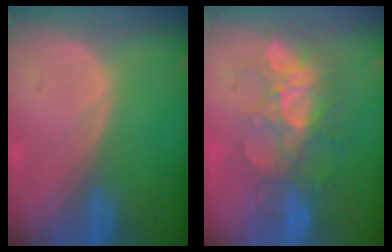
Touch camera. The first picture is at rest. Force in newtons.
{"total": 8.5, "press": 8.3, "slide": 1.8}